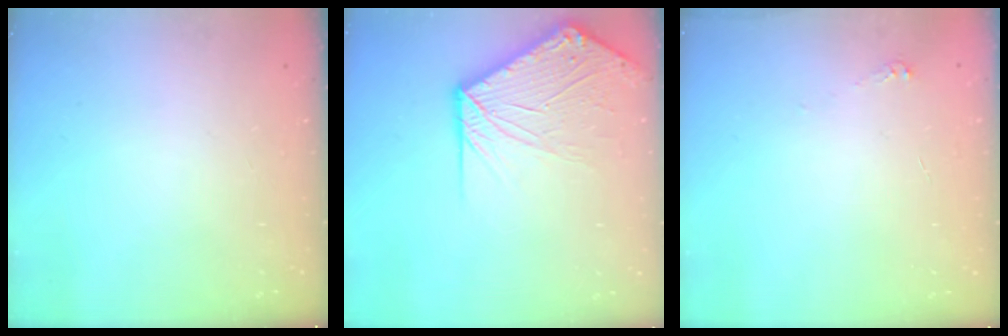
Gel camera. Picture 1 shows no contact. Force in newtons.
{"total": 11.6, "press": 11.4, "slide": 1.7}
{"total": 2.5, "press": 2.5, "slide": 0.3}